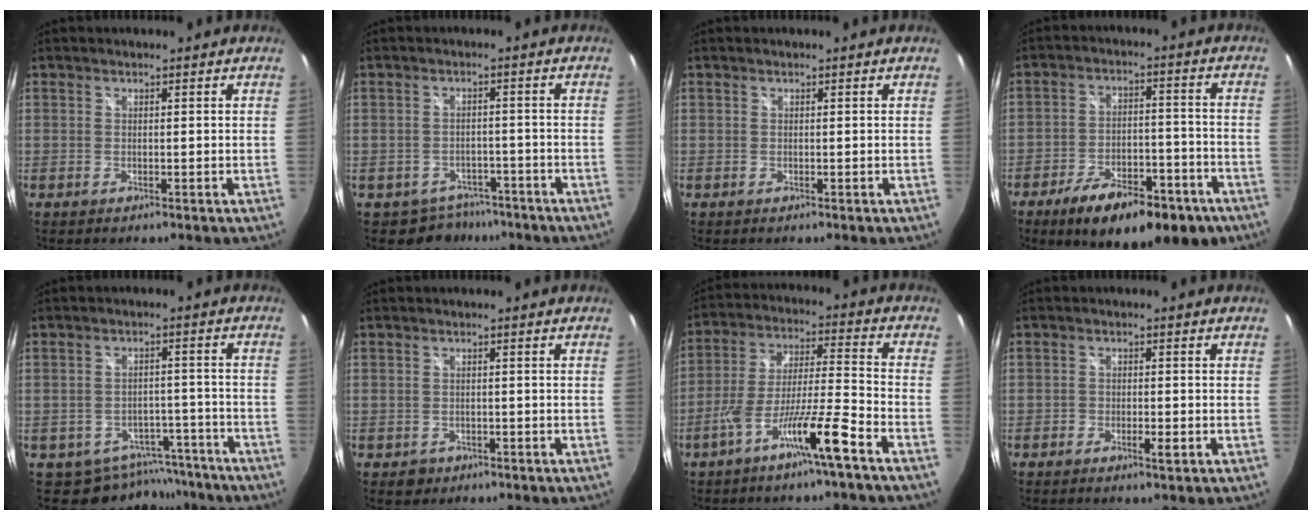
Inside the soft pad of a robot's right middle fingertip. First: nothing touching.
{"total": 5.9, "force": [-4.4, 3.9, 0.4], "torque": [-0.011, 0.016, -0.056]}
{"total": 0.0}
{"total": 17.4, "force": [-11.3, 7.2, 11.2], "torque": [-0.189, -0.010, -0.158]}
{"total": 9.5, "force": [-7.7, 5.4, 1.0], "torque": [-0.017, 0.022, -0.088]}
{"total": 2.4, "force": [-1.1, 2.0, 0.6], "torque": [-0.016, -0.003, -0.011]}
{"total": 11.5, "force": [-7.1, -0.2, 9.1], "torque": [-0.179, -0.001, -0.127]}
{"total": 2.2, "force": [-1.3, 0.9, 1.6], "torque": [-0.038, -0.002, -0.024]}